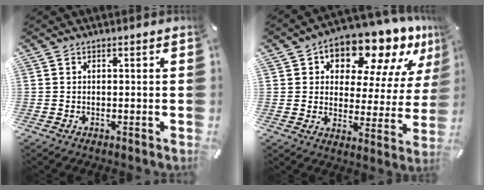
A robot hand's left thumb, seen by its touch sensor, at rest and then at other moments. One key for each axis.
{"total": 13.9, "fx": 11.2, "fy": 6.2, "fz": 5.5, "tx": -0.090, "ty": -0.088, "tz": 0.191}